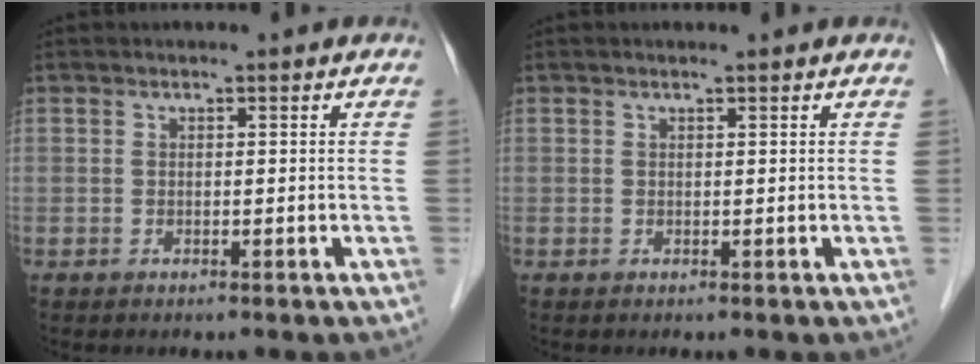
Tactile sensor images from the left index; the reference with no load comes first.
{"total": 0.5, "force": [0.5, 0.0, 0.3], "torque": [-0.009, 0.002, 0.008]}